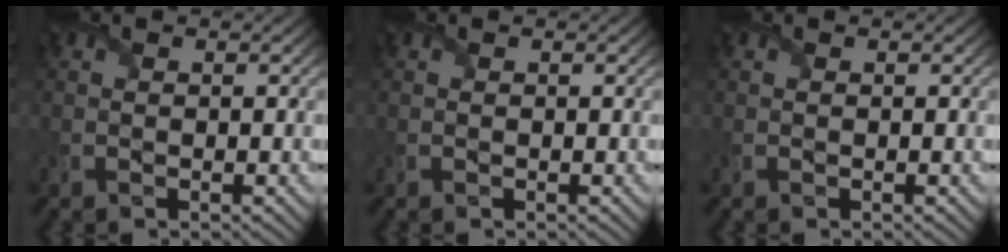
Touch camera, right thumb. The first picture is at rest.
{"total": 0.0}
{"total": 0.0}